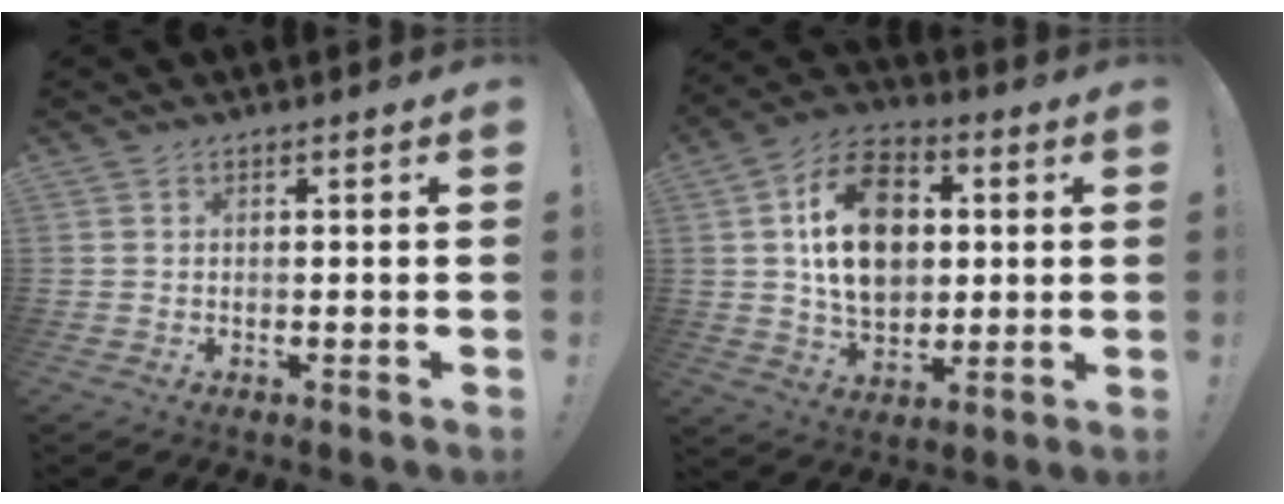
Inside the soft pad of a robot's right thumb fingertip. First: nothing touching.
{"total": 18.4, "force": [3.5, 13.2, 12.3], "torque": [-0.186, -0.002, 0.063]}